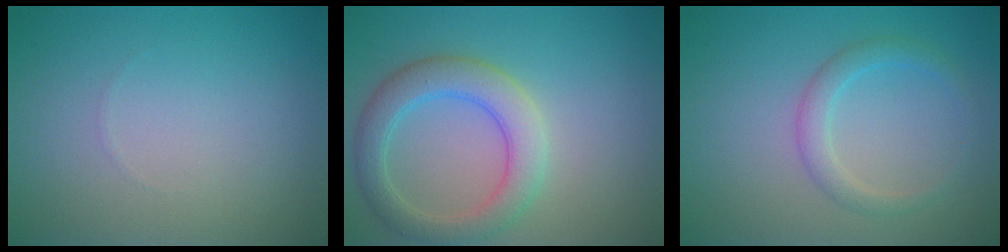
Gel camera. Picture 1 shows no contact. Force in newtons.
{"total": 4.6, "press": 4.6, "slide": 0.6}
{"total": 2.1, "press": 2.1, "slide": 0.0}